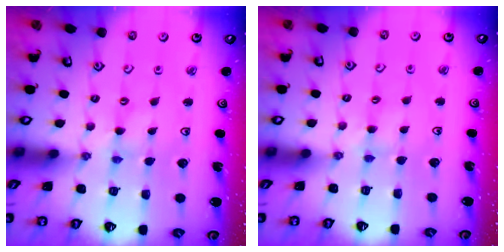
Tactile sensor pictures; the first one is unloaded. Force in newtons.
{"total": 3.9, "press": 3.9, "slide": 0.5}